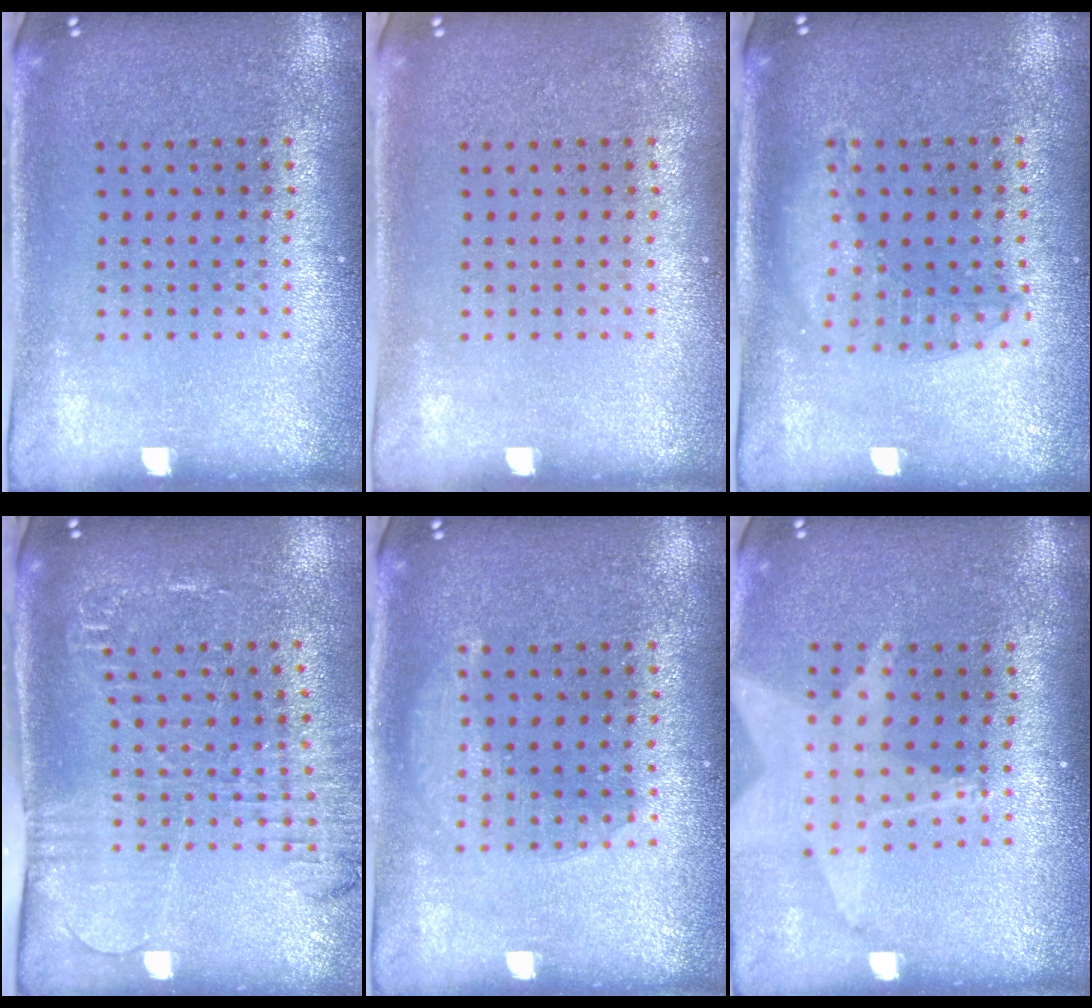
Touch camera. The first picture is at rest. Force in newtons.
{"total": 0.0}
{"total": 1.2, "press": 1.2, "slide": 0.3}
{"total": 1.9, "press": 1.9, "slide": 0.4}
{"total": 1.8, "press": 1.8, "slide": 0.2}
{"total": 1.7, "press": 1.5, "slide": 0.7}